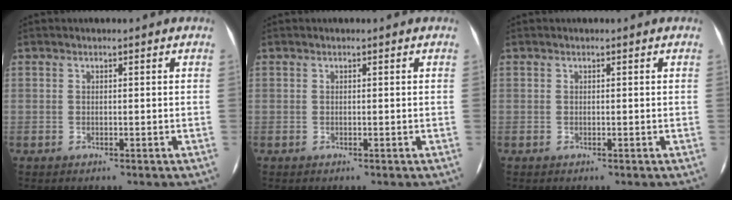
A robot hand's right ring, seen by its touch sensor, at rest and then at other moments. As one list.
[{"total": 0.0}, {"total": 0.0}]